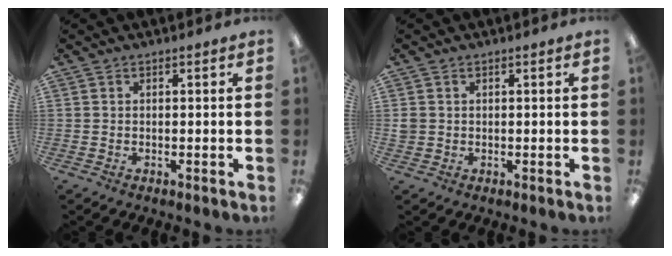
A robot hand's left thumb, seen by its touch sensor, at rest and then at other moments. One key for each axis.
{"total": 1.4, "fx": 0.4, "fy": 1.3, "fz": 0.2, "tx": -0.006, "ty": 0.002, "tz": 0.008}